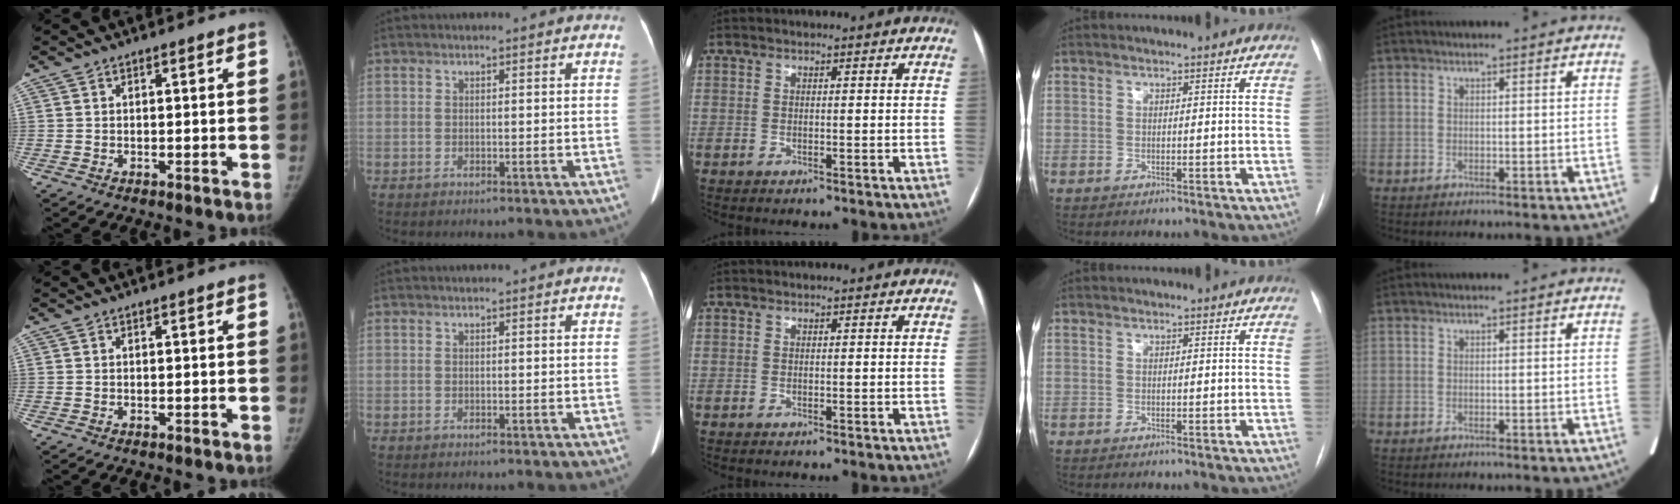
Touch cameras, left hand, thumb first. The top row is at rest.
{}